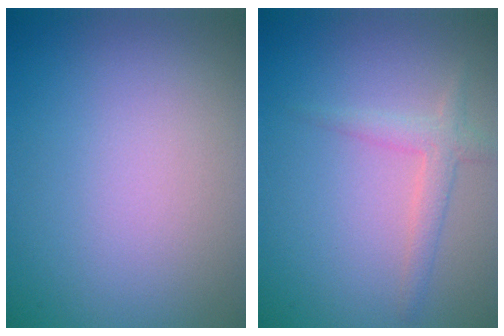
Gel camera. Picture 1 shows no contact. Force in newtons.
{"total": 2.0, "press": 2.0, "slide": 0.1}